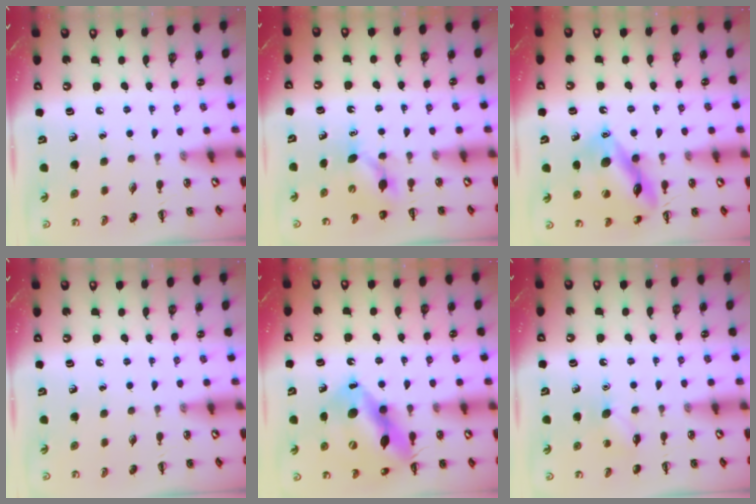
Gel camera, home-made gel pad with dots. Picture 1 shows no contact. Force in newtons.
{"total": 4.0, "press": 3.9, "slide": 1.1}
{"total": 14.0, "press": 13.9, "slide": 1.4}
{"total": 0.0}
{"total": 16.2, "press": 15.8, "slide": 3.6}
{"total": 5.3, "press": 5.1, "slide": 1.5}